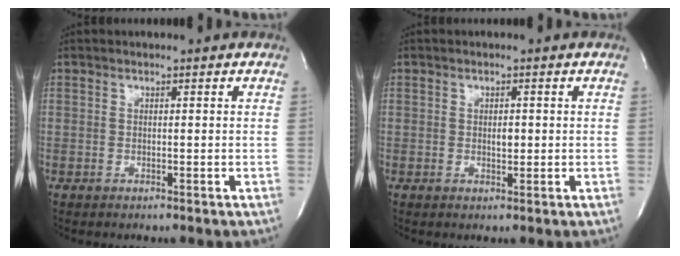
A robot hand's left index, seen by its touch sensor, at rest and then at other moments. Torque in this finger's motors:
{"motor_torque": [0.04, 0.01, 0.00, 0.00]}